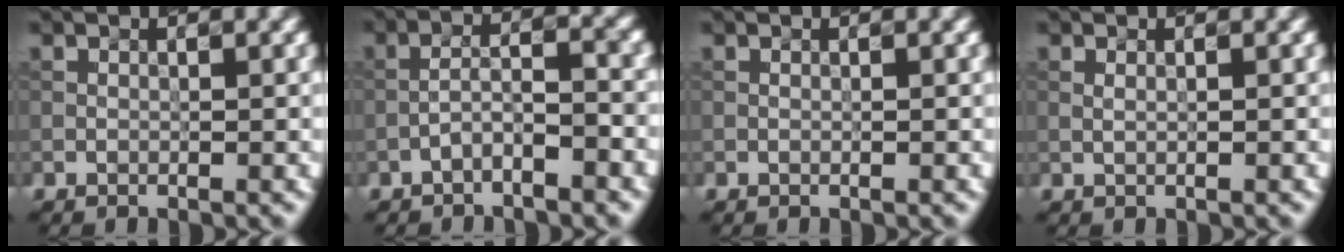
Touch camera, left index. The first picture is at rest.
{"total": 2.7, "force": [-1.9, 0.3, 1.9], "torque": [-0.042, 0.019, -0.031]}
{"total": 0.0}
{"total": 0.6, "force": [0.3, 0.2, 0.4], "torque": [-0.006, 0.003, 0.000]}